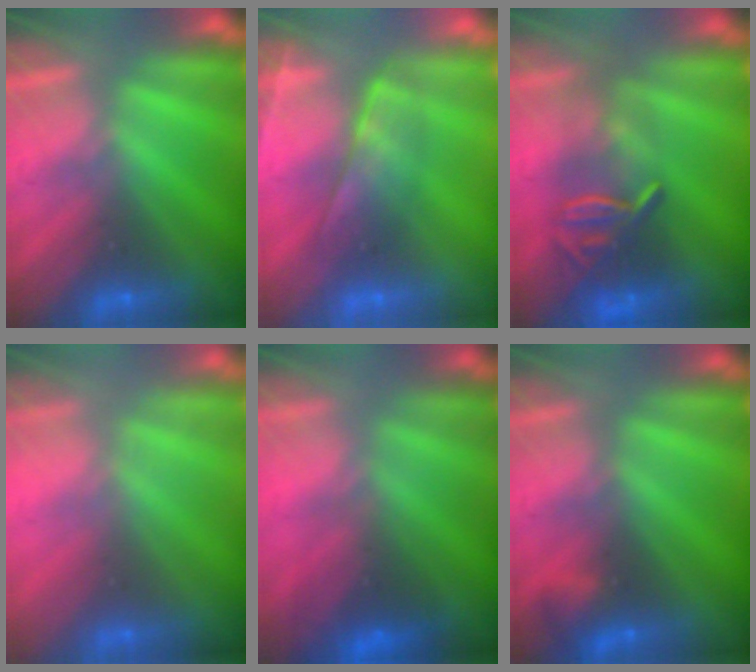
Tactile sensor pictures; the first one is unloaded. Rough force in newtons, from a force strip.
{"total": 4.1}
{"total": 7.3}
{"total": 2.5}
{"total": 2.3}
{"total": 2.2}